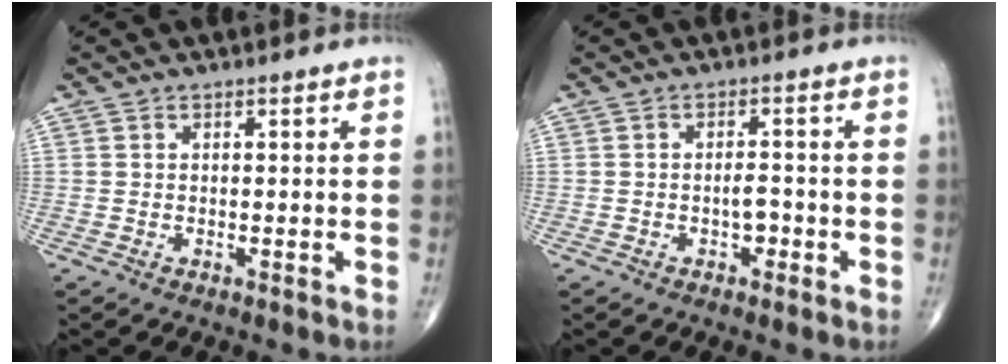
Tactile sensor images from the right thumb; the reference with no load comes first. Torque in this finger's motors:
{"motor_torque": [2.68, 2.34, 0.92, -1.08, 0.53]}